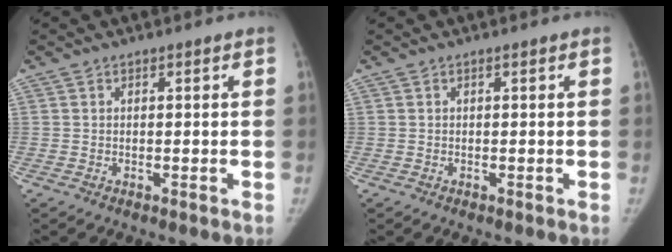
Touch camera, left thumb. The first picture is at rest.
{"total": 0.0}